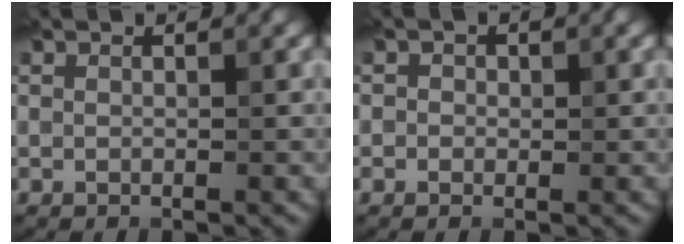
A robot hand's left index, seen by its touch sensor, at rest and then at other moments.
{"total": 1.0, "force": [-0.1, 1.0, 0.1], "torque": [0.008, -0.005, -0.006]}